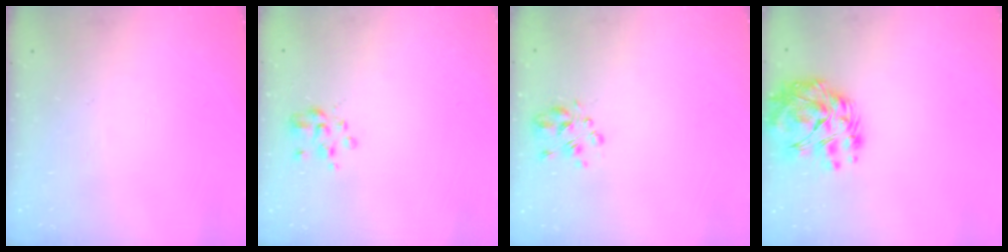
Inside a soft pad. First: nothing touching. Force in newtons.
{"total": 2.0, "press": 1.9, "slide": 0.6}
{"total": 3.3, "press": 3.1, "slide": 1.0}
{"total": 11.8, "press": 11.3, "slide": 3.3}